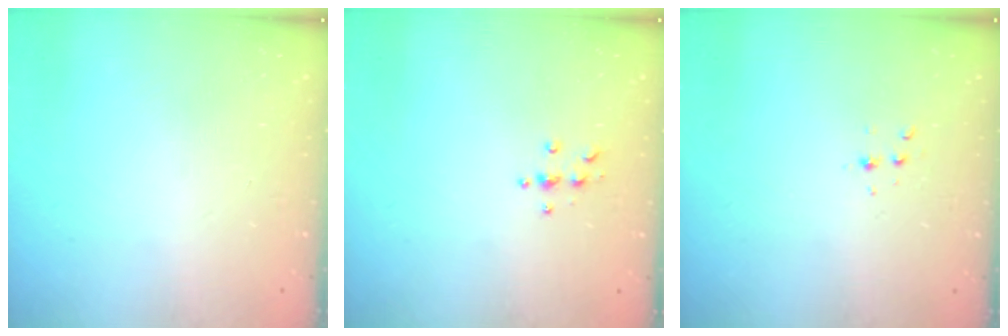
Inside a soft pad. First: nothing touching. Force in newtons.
{"total": 3.8, "press": 3.8, "slide": 0.4}
{"total": 3.8, "press": 3.7, "slide": 1.1}